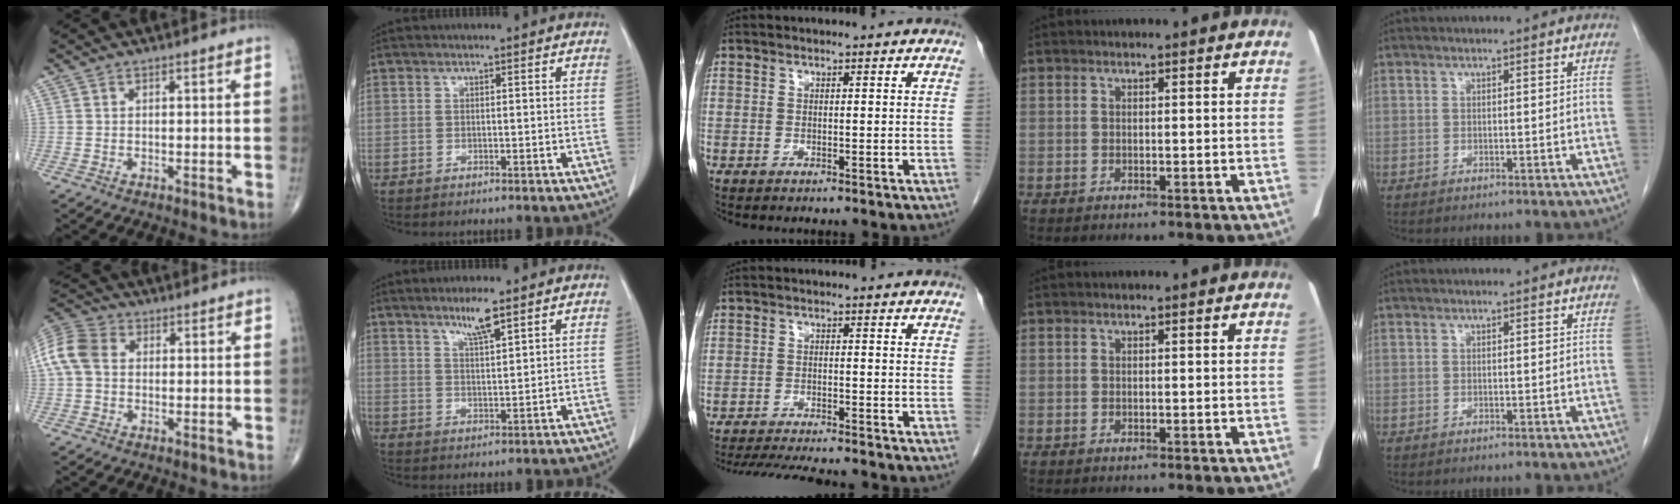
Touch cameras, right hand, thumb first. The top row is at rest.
{"thumb": {"total": 9.3, "force": [0.9, 7.0, 6.0], "torque": [-0.131, 0.028, 0.011]}, "index": {"total": 4.5, "force": [3.2, 0.1, 3.1], "torque": [-0.058, -0.005, 0.059]}, "middle": {"total": 11.5, "force": [-10.4, 1.0, 4.8], "torque": [-0.072, -0.016, -0.151]}}